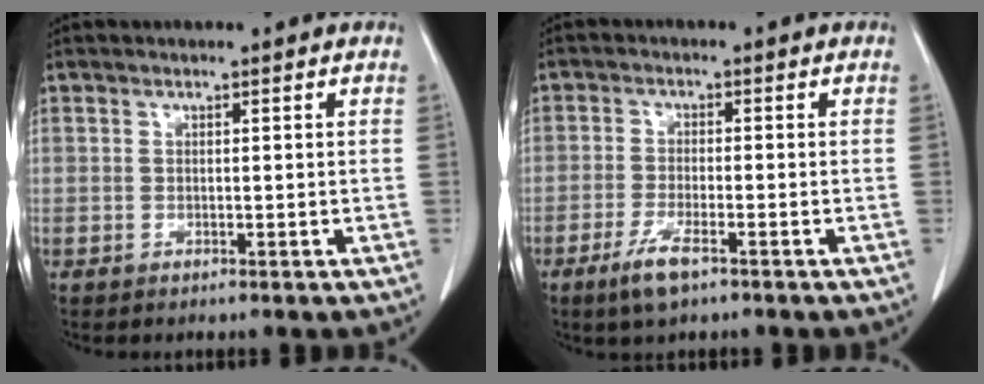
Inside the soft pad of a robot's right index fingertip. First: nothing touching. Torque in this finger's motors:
{"motor_torque": [0.50, -0.40, 0.13, 0.06]}